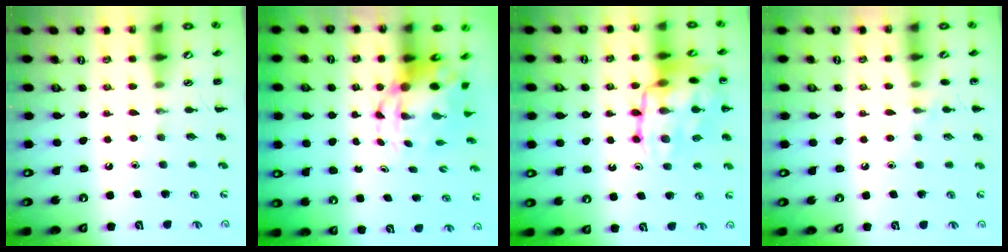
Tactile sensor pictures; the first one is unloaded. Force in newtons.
{"total": 6.0, "press": 5.8, "slide": 1.6}
{"total": 20.0, "press": 19.8, "slide": 2.3}
{"total": 5.3, "press": 5.0, "slide": 1.6}